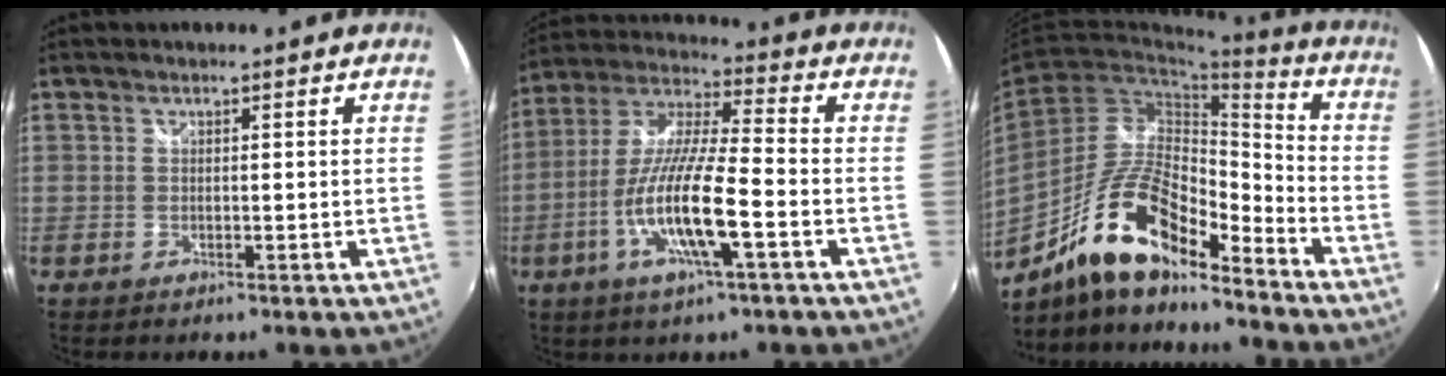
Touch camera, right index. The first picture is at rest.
{"total": 14.7, "force": [-5.3, 2.0, 13.6], "torque": [-0.272, -0.011, -0.104]}
{"total": 16.7, "force": [-11.1, 5.0, 11.5], "torque": [-0.216, 0.003, -0.210]}